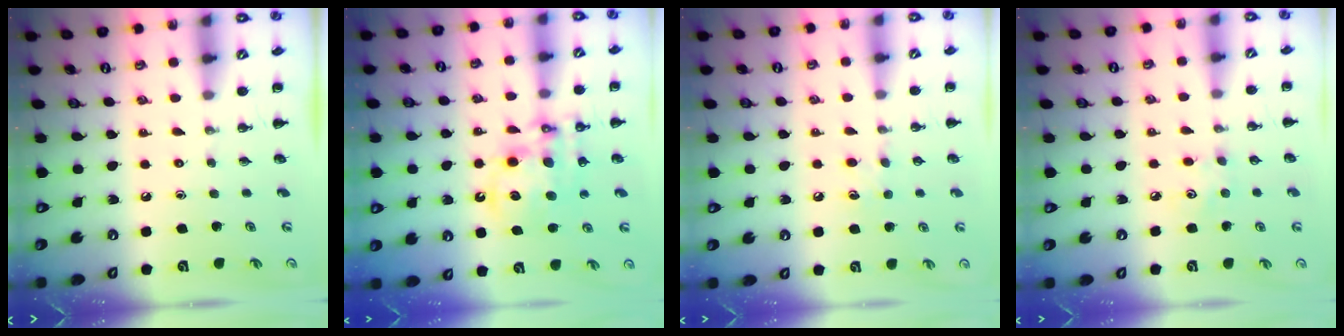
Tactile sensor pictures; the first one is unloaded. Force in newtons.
{"total": 13.8, "press": 13.4, "slide": 3.3}
{"total": 5.6, "press": 5.4, "slide": 1.5}
{"total": 3.3, "press": 3.2, "slide": 0.8}